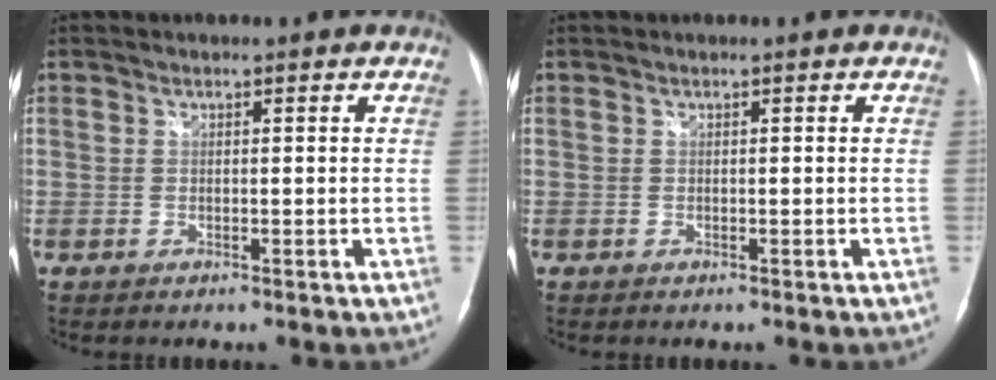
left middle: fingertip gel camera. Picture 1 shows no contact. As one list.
[{"total": 0.0}]